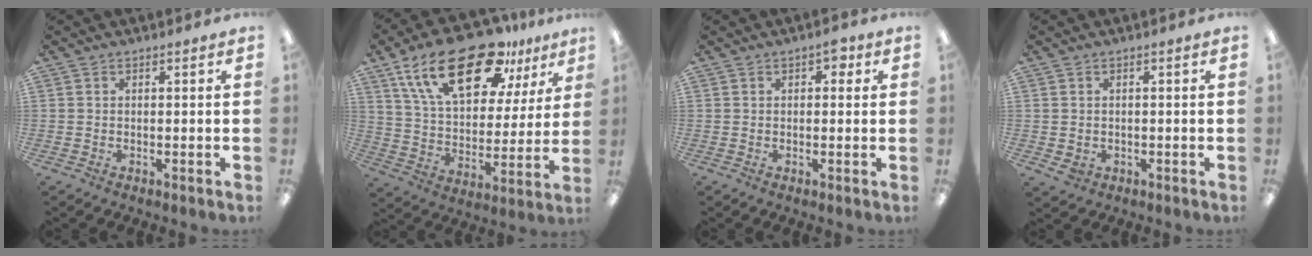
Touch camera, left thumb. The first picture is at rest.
{"total": 24.0, "force": [14.9, 11.0, 15.2], "torque": [-0.263, -0.069, 0.259]}
{"total": 2.9, "force": [1.0, 1.7, 2.1], "torque": [-0.018, -0.003, 0.010]}
{"total": 1.9, "force": [-0.7, 1.7, 0.6], "torque": [-0.001, -0.003, -0.015]}